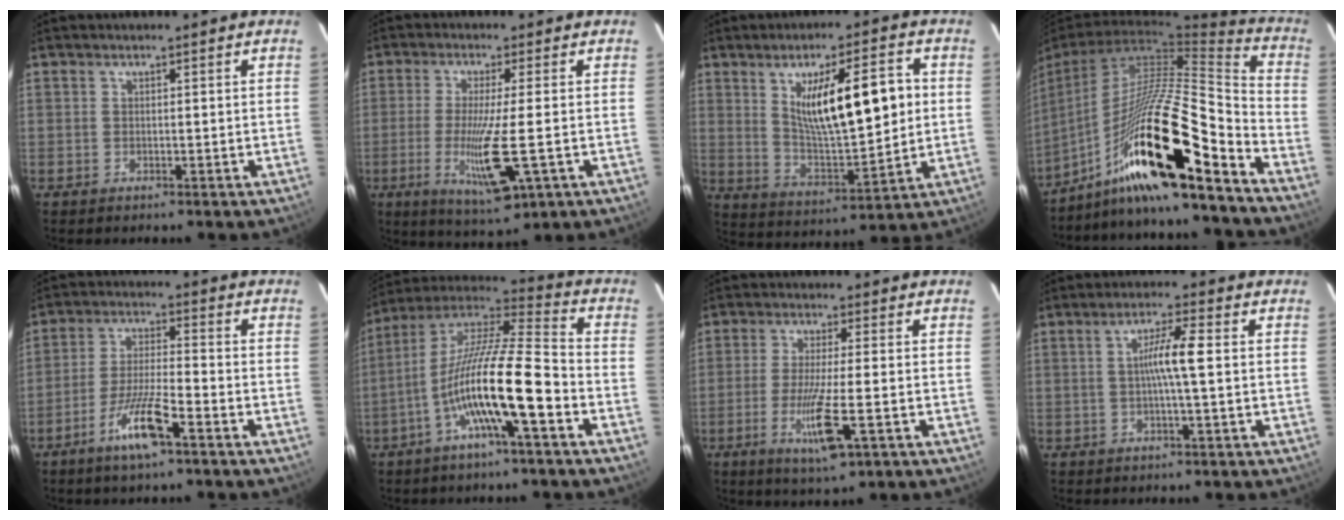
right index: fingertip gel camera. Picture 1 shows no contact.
{"total": 9.9, "force": [-2.5, 0.5, 9.5], "torque": [-0.181, -0.032, -0.042]}
{"total": 14.8, "force": [3.2, 3.4, 14.0], "torque": [-0.232, 0.005, 0.062]}
{"total": 24.3, "force": [-15.2, 1.4, 19.0], "torque": [-0.342, -0.003, -0.270]}
{"total": 8.5, "force": [-4.9, 0.7, 6.9], "torque": [-0.138, -0.008, -0.093]}
{"total": 16.3, "force": [-5.5, 1.1, 15.3], "torque": [-0.286, 0.008, -0.103]}
{"total": 8.5, "force": [-3.0, 0.3, 7.9], "torque": [-0.146, -0.022, -0.054]}
{"total": 5.2, "force": [0.2, -0.3, 5.2], "torque": [-0.095, 0.008, 0.003]}